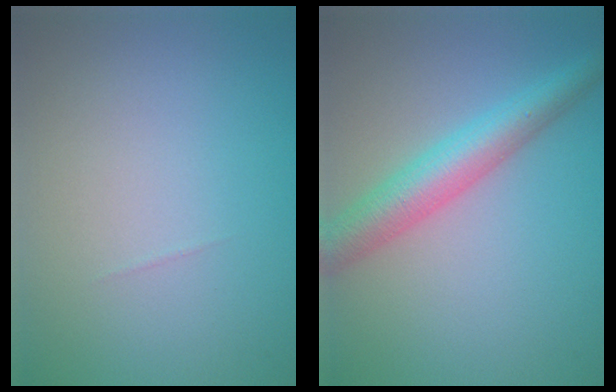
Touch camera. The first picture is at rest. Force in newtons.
{"total": 5.1, "press": 5.0, "slide": 0.3}